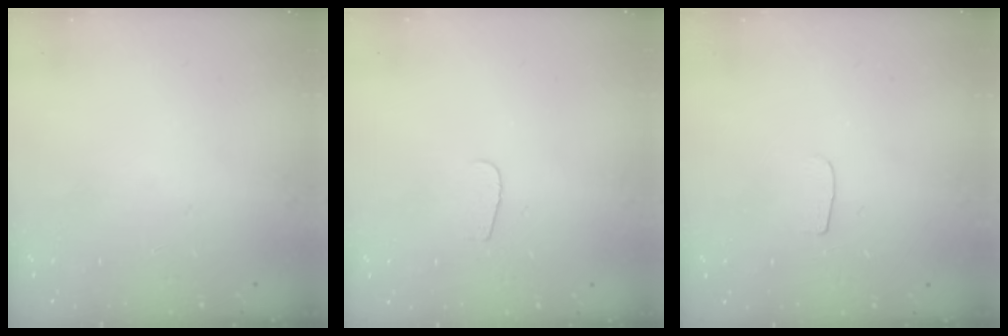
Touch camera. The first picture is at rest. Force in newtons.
{"total": 3.7, "press": 3.6, "slide": 0.4}
{"total": 3.3, "press": 3.3, "slide": 0.3}